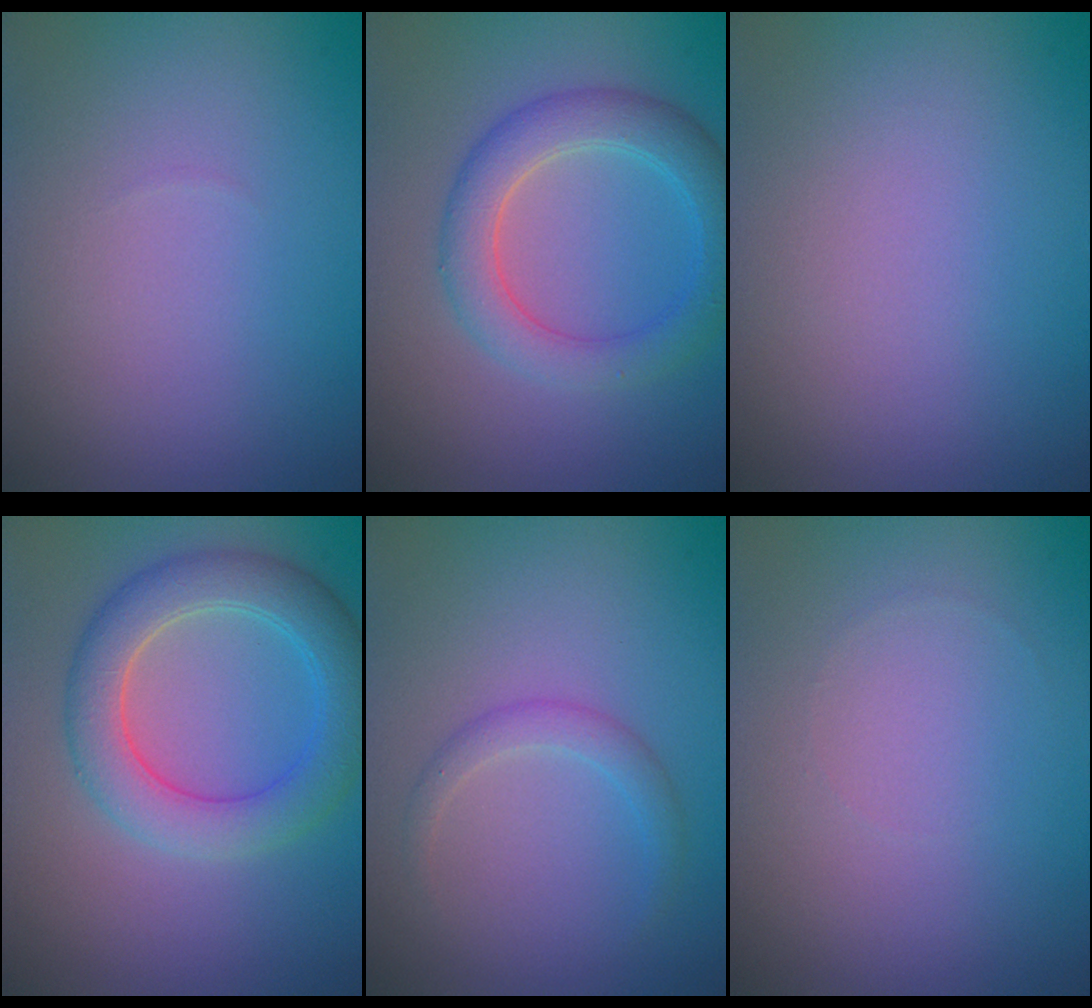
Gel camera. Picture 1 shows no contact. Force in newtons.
{"total": 4.6, "press": 4.6, "slide": 0.2}
{"total": 0.0}
{"total": 5.2, "press": 5.2, "slide": 0.5}
{"total": 1.5, "press": 1.5, "slide": 0.0}
{"total": 0.0}